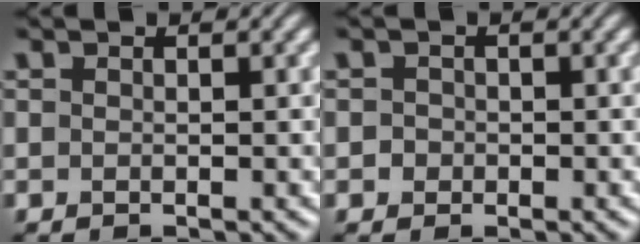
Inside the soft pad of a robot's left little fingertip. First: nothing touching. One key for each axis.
{"total": 0.9, "fx": -0.2, "fy": 0.9, "fz": 0.2, "tx": 0.003, "ty": -0.002, "tz": -0.007}